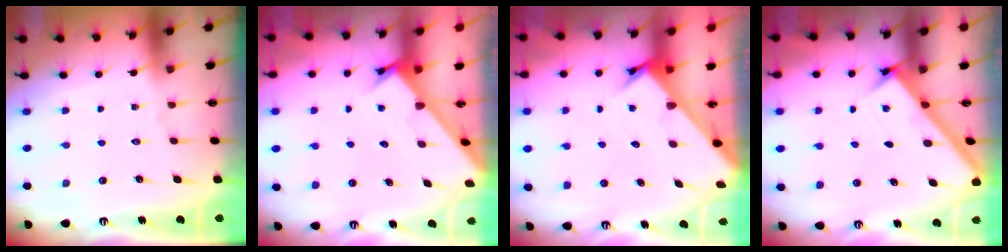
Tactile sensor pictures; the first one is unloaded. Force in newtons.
{"total": 2.4, "press": 2.4, "slide": 0.1}
{"total": 2.6, "press": 2.6, "slide": 0.2}
{"total": 2.1, "press": 2.1, "slide": 0.2}